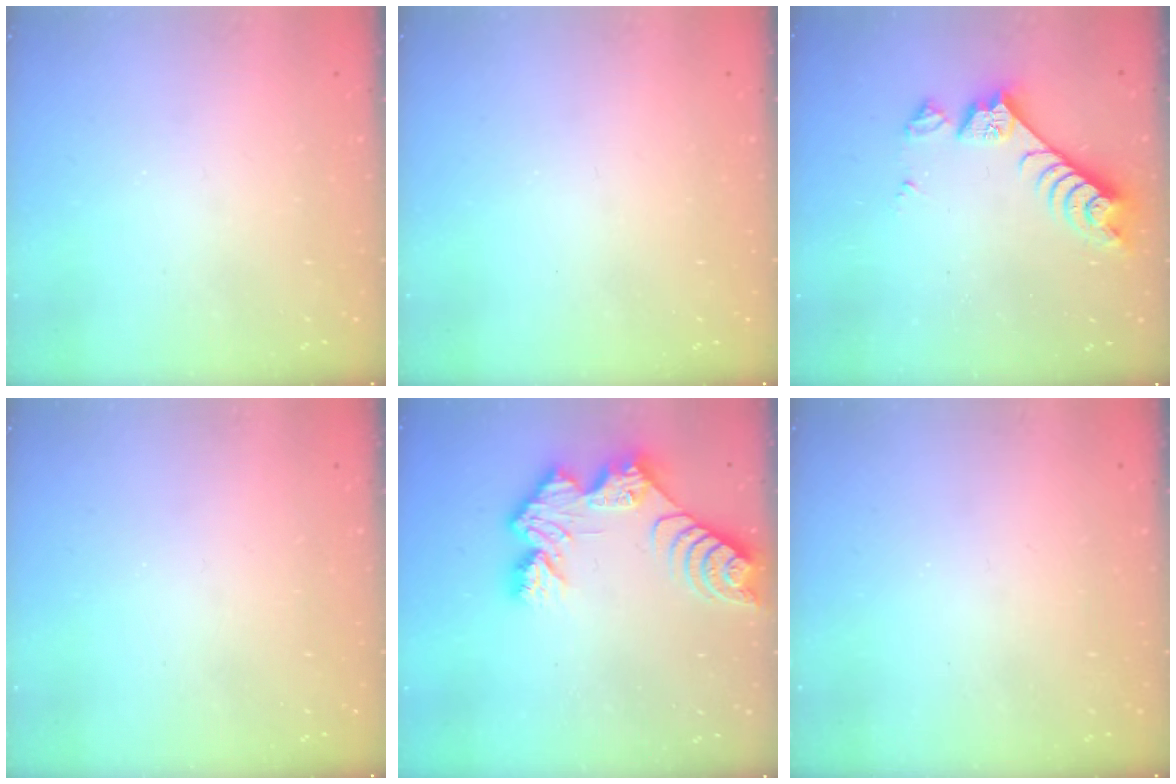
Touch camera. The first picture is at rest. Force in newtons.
{"total": 0.0}
{"total": 8.0, "press": 7.9, "slide": 0.7}
{"total": 0.0}
{"total": 11.4, "press": 11.3, "slide": 0.9}
{"total": 0.0}